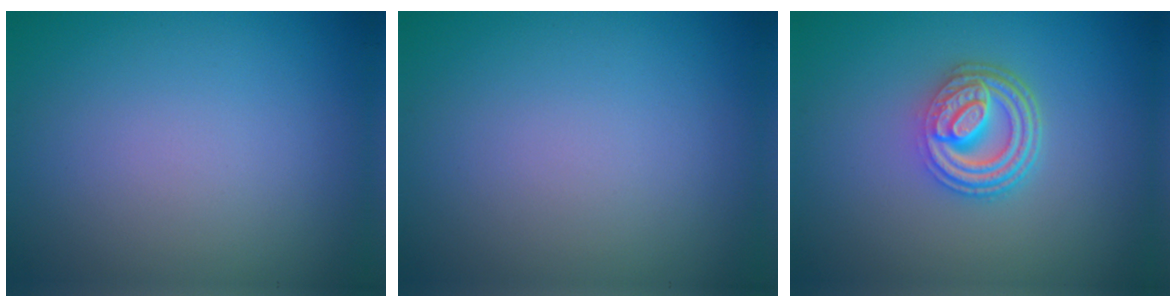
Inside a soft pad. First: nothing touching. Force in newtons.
{"total": 0.0}
{"total": 4.9, "press": 3.7, "slide": 3.1}